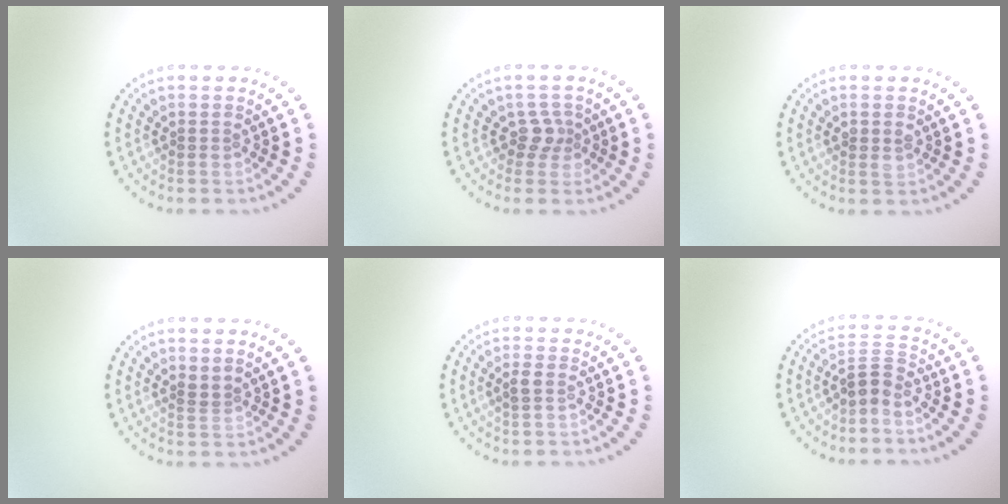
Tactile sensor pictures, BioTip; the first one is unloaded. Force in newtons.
{"total": 1.9, "press": 1.4, "slide": 1.3}
{"total": 1.0, "press": 1.0, "slide": 0.1}
{"total": 0.7, "press": 0.4, "slide": 0.5}
{"total": 0.9, "press": 0.9, "slide": 0.2}
{"total": 2.3, "press": 1.6, "slide": 1.6}